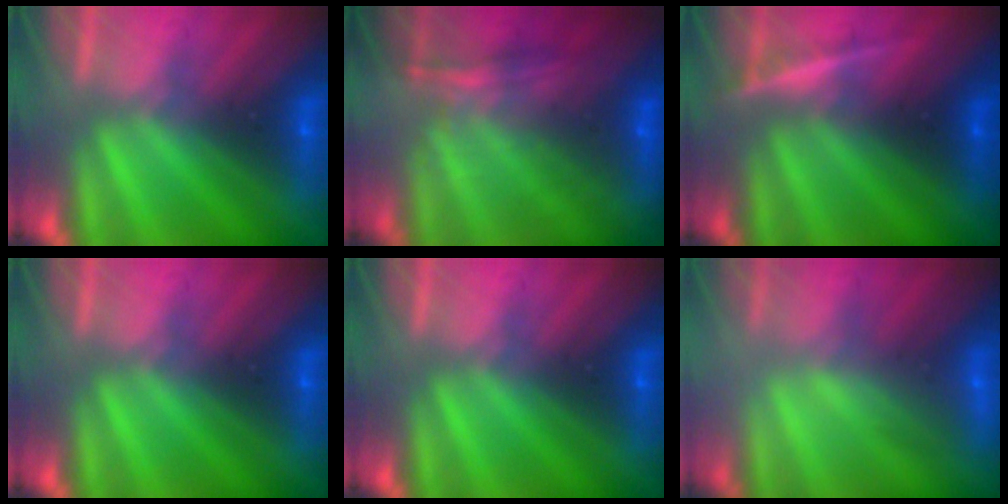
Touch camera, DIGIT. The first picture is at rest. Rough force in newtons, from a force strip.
{"total": 7.3}
{"total": 4.4}
{"total": 0.0}
{"total": 0.0}
{"total": 2.2}